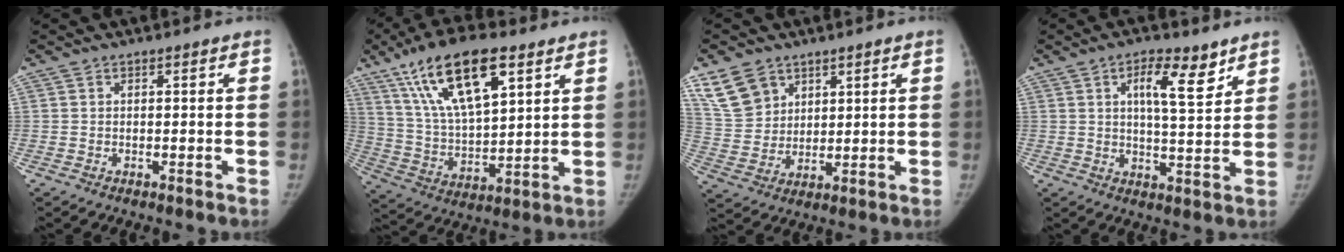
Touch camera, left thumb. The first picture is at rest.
{"total": 19.2, "force": [10.1, 7.4, 14.5], "torque": [-0.241, -0.026, 0.190]}
{"total": 8.9, "force": [5.6, 6.4, 2.8], "torque": [-0.035, -0.022, 0.122]}
{"total": 8.8, "force": [4.7, 2.9, 6.9], "torque": [-0.092, -0.029, 0.074]}